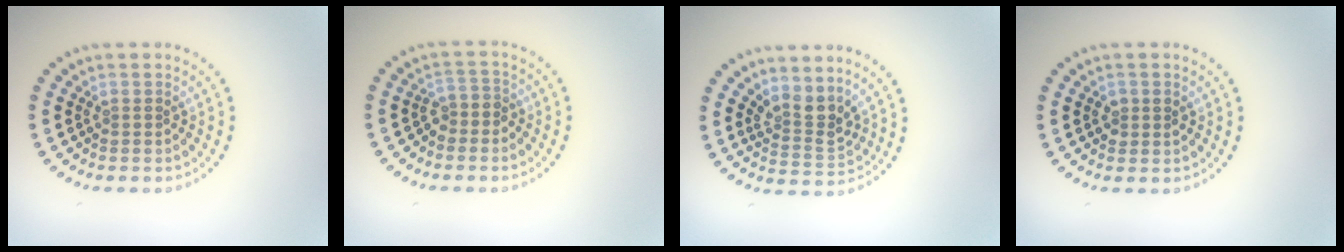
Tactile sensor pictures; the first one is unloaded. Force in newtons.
{"total": 1.7, "press": 1.4, "slide": 1.0}
{"total": 2.8, "press": 2.1, "slide": 1.9}
{"total": 1.3, "press": 1.3, "slide": 0.1}